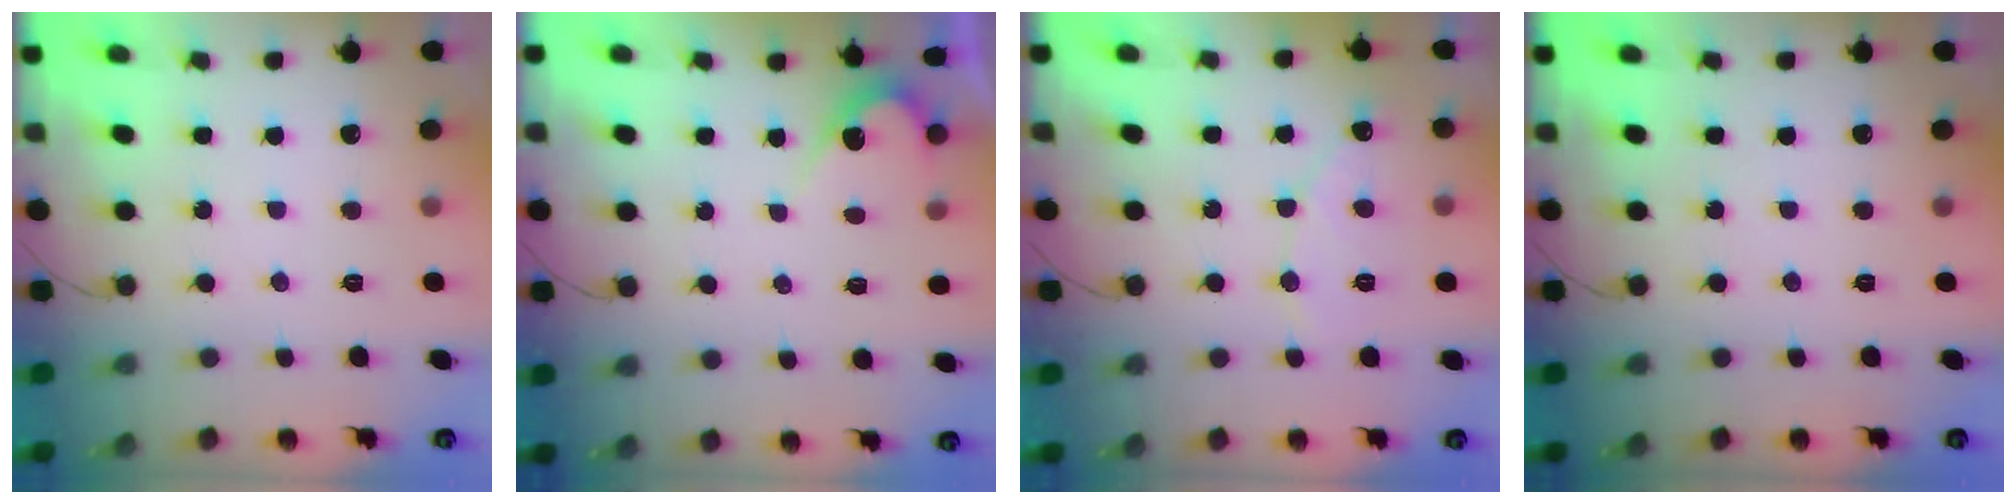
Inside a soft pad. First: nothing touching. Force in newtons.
{"total": 3.8, "press": 3.8, "slide": 0.2}
{"total": 7.0, "press": 6.9, "slide": 0.4}
{"total": 0.0}